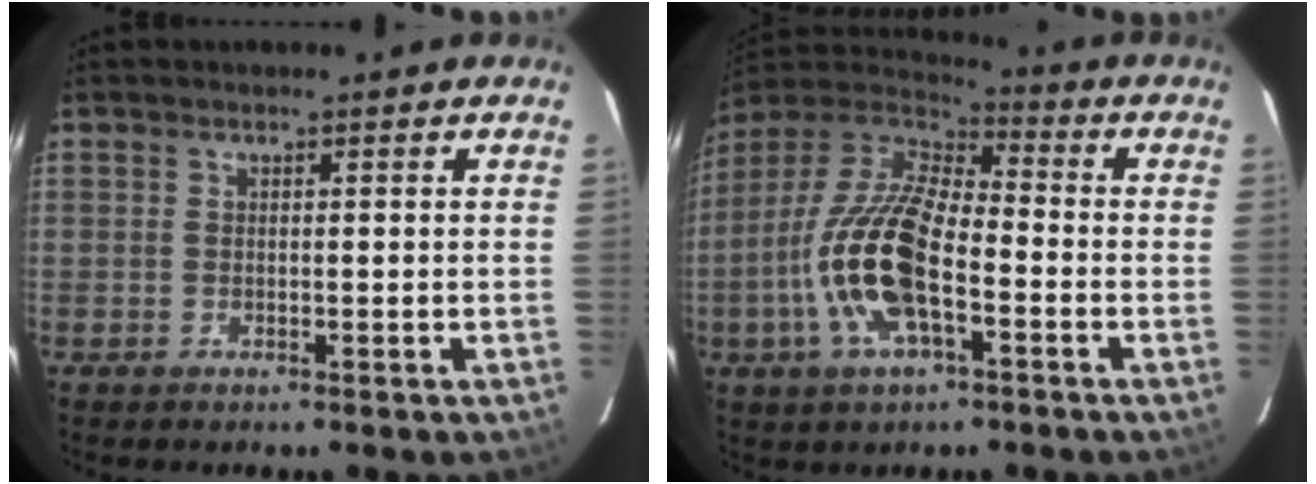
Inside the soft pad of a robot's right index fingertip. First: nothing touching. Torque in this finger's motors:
{"motor_torque": [2.14, 0.00, 0.63, 0.16]}